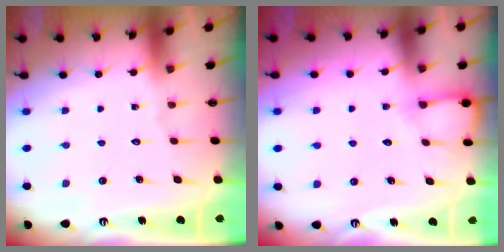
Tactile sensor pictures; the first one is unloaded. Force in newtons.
{"total": 4.2, "press": 4.2, "slide": 0.5}